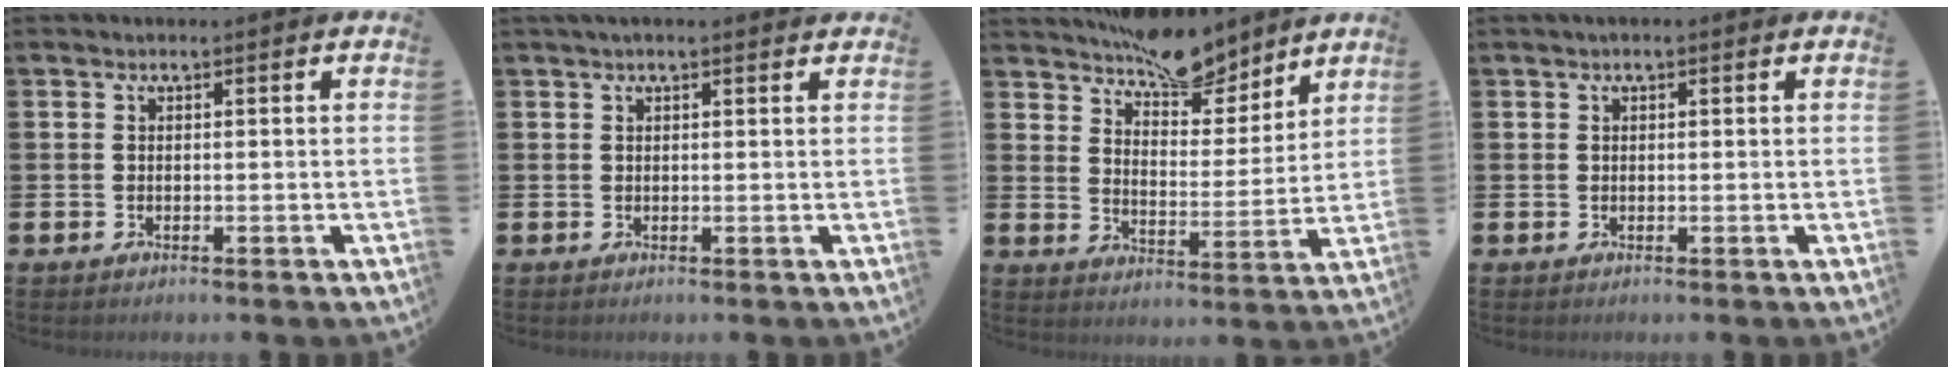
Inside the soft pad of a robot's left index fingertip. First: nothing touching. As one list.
[{"total": 1.3, "force": [1.0, 0.2, 0.7], "torque": [-0.009, 0.002, 0.017]}, {"total": 9.1, "force": [8.4, 2.7, 2.5], "torque": [-0.053, -0.051, 0.153]}, {"total": 0.8, "force": [0.5, 0.4, 0.3], "torque": [-0.005, 0.006, 0.007]}]